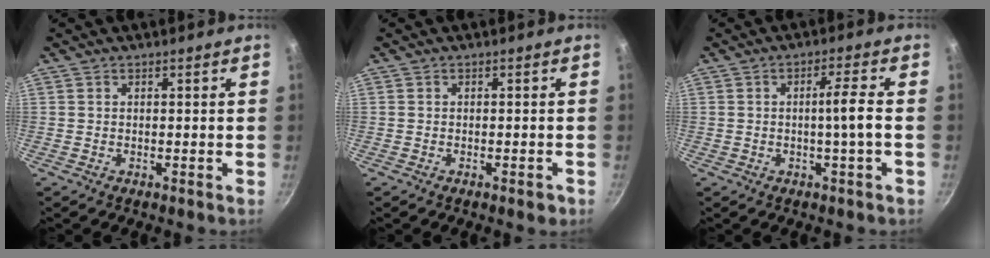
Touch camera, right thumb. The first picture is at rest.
{"total": 1.7, "force": [-0.9, 0.8, 1.2], "torque": [-0.013, 0.010, -0.011]}
{"total": 4.3, "force": [-0.7, -0.4, 4.3], "torque": [-0.077, 0.010, -0.011]}